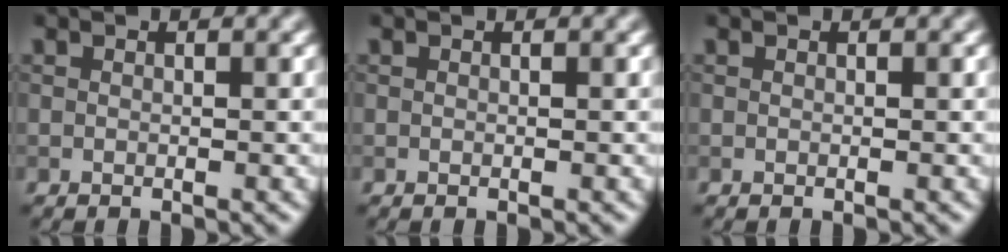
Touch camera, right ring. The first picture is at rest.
{"total": 0.0}
{"total": 0.0}